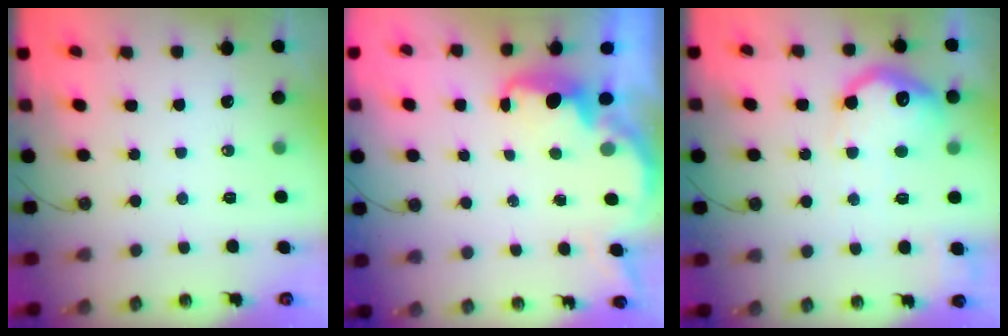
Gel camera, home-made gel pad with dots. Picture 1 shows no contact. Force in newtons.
{"total": 2.4, "press": 2.3, "slide": 0.7}
{"total": 17.0, "press": 16.9, "slide": 0.9}